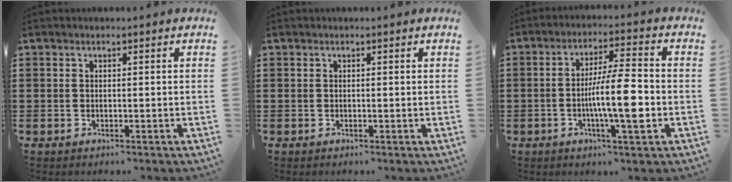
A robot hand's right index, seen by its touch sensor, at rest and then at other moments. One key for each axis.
{"total": 0.0}
{"total": 9.4, "fx": -2.0, "fy": 1.5, "fz": 9.1, "tx": -0.156, "ty": -0.005, "tz": -0.041}